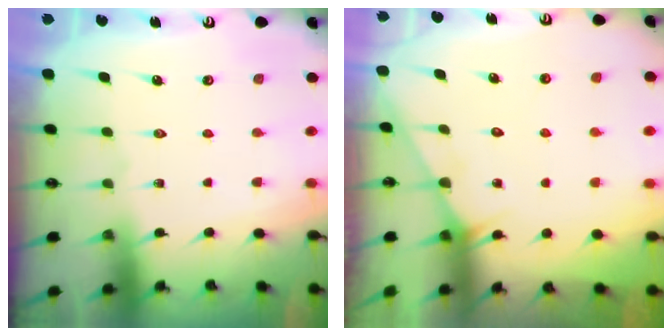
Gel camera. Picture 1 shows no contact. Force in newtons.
{"total": 4.4, "press": 4.4, "slide": 0.2}